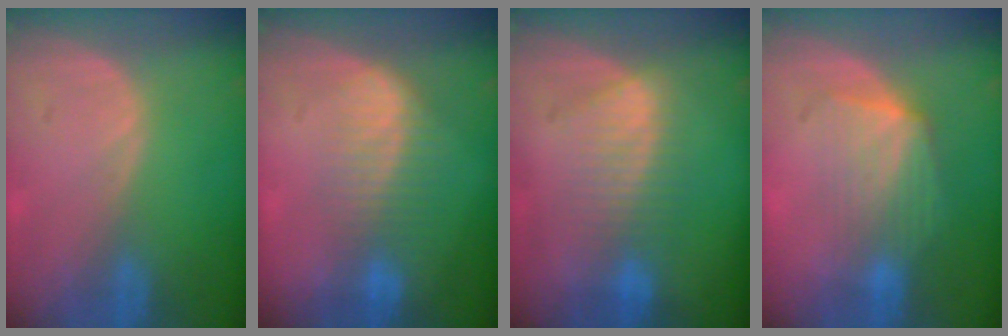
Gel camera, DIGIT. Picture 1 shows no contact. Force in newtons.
{"total": 7.2, "press": 6.2, "slide": 3.7}
{"total": 6.8, "press": 6.8, "slide": 0.0}
{"total": 7.2, "press": 6.6, "slide": 2.9}